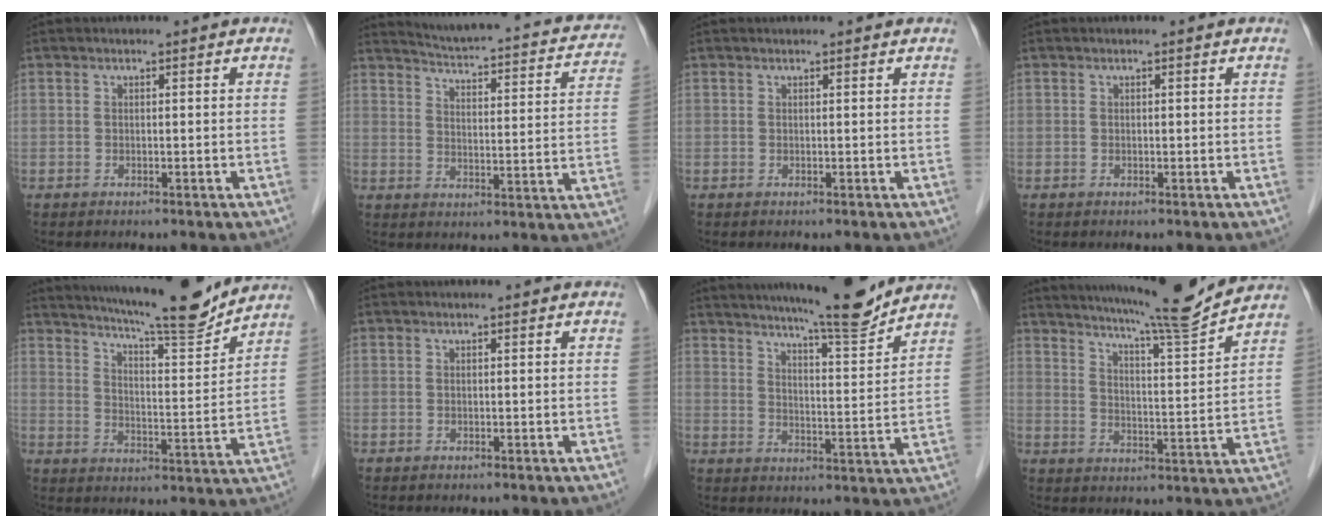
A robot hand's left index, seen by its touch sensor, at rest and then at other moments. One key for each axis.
{"total": 19.3, "fx": 16.8, "fy": 4.1, "fz": 8.6, "tx": -0.117, "ty": -0.010, "tz": 0.202}
{"total": 1.3, "fx": 1.3, "fy": 0.1, "fz": 0.3, "tx": -0.008, "ty": 0.014, "tz": 0.017}
{"total": 0.0}
{"total": 15.9, "fx": 14.5, "fy": 0.4, "fz": 6.6, "tx": -0.110, "ty": -0.017, "tz": 0.209}
{"total": 0.0}
{"total": 13.0, "fx": 11.8, "fy": -0.1, "fz": 5.6, "tx": -0.086, "ty": -0.011, "tz": 0.166}
{"total": 13.4, "fx": 12.4, "fy": -1.5, "fz": 4.8, "tx": -0.086, "ty": -0.025, "tz": 0.181}